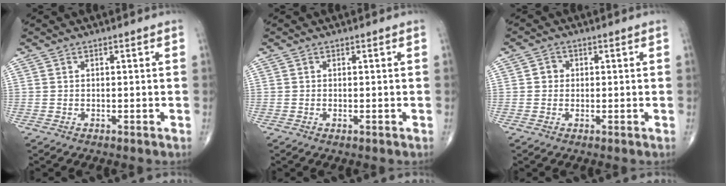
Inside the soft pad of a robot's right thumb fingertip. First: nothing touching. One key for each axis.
{"total": 0.6, "fx": -0.2, "fy": 0.2, "fz": 0.5, "tx": -0.010, "ty": -0.002, "tz": -0.003}
{"total": 2.1, "fx": 0.1, "fy": 2.0, "fz": 0.7, "tx": 0.001, "ty": 0.005, "tz": -0.003}